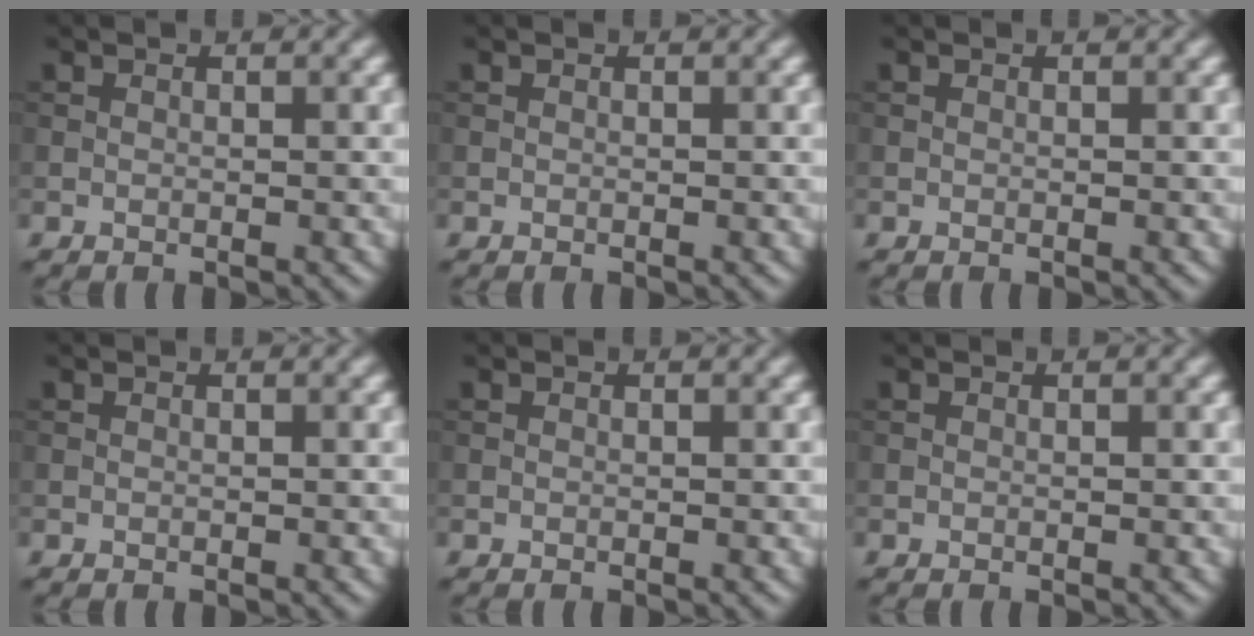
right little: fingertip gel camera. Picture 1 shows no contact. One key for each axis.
{"total": 0.0}
{"total": 0.0}
{"total": 0.0}
{"total": 0.0}
{"total": 0.0}